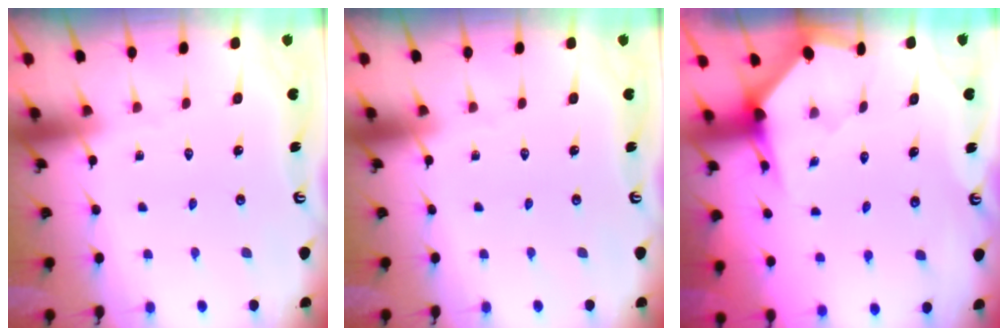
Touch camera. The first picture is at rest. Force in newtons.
{"total": 0.0}
{"total": 3.2, "press": 3.2, "slide": 0.1}